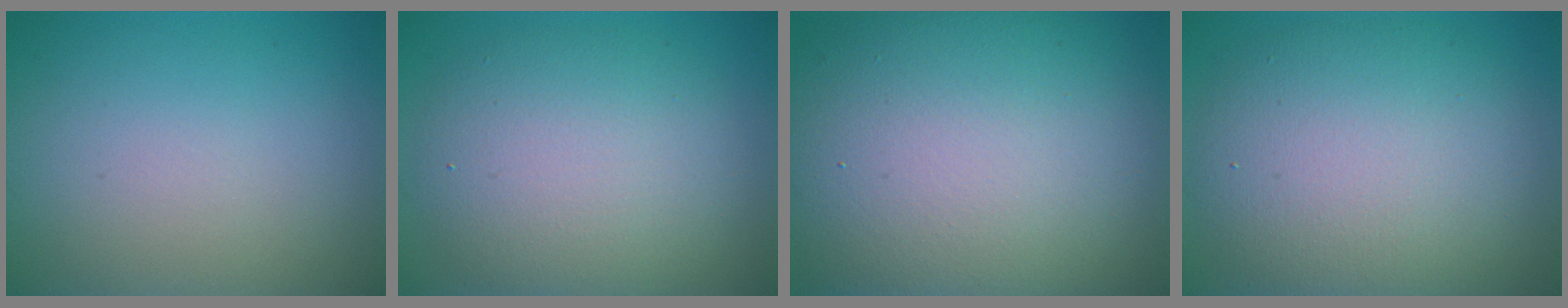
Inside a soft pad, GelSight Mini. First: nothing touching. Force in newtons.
{"total": 7.6, "press": 7.6, "slide": 0.2}
{"total": 16.3, "press": 16.3, "slide": 0.9}
{"total": 10.2, "press": 10.2, "slide": 0.5}